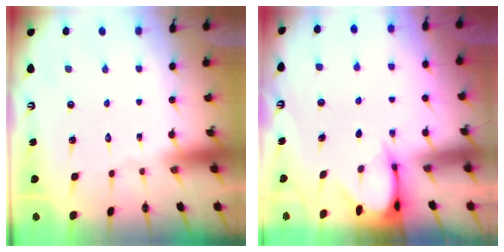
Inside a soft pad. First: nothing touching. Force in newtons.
{"total": 3.8, "press": 3.8, "slide": 0.3}